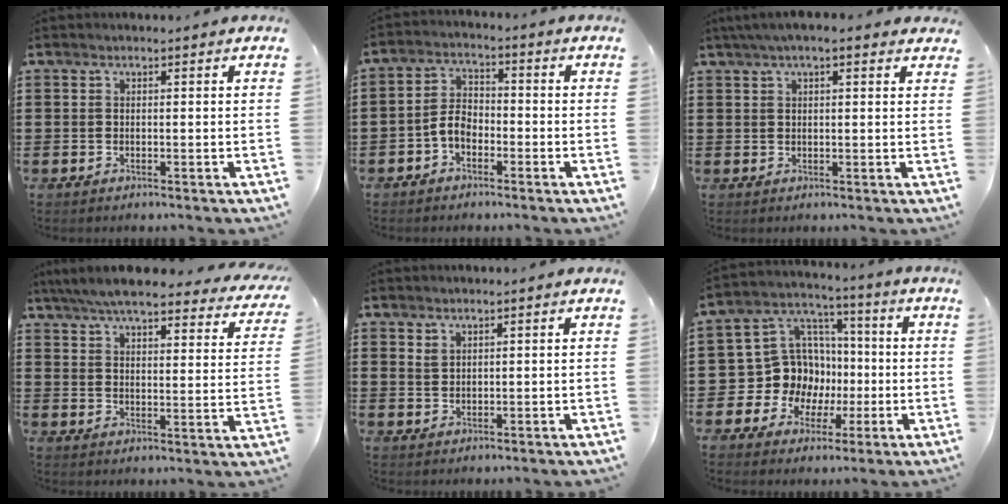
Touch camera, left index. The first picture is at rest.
{"total": 4.1, "force": [-2.3, 2.4, 2.4], "torque": [-0.067, 0.003, -0.053]}
{"total": 3.2, "force": [2.1, 0.7, 2.4], "torque": [-0.052, 0.008, 0.038]}
{"total": 6.8, "force": [6.2, 0.2, 2.7], "torque": [-0.079, -0.032, 0.108]}
{"total": 1.5, "force": [1.2, 0.8, 0.3], "torque": [-0.008, 0.003, 0.024]}
{"total": 11.1, "force": [-0.6, 10.7, 2.9], "torque": [-0.116, -0.003, -0.002]}